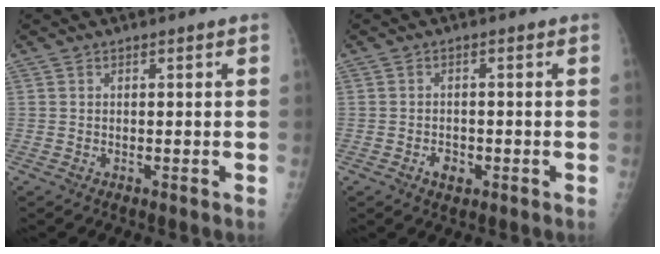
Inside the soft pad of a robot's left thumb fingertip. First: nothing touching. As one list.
[{"total": 2.7, "force": [-1.1, 2.0, 1.5], "torque": [-0.015, 0.004, -0.015]}]